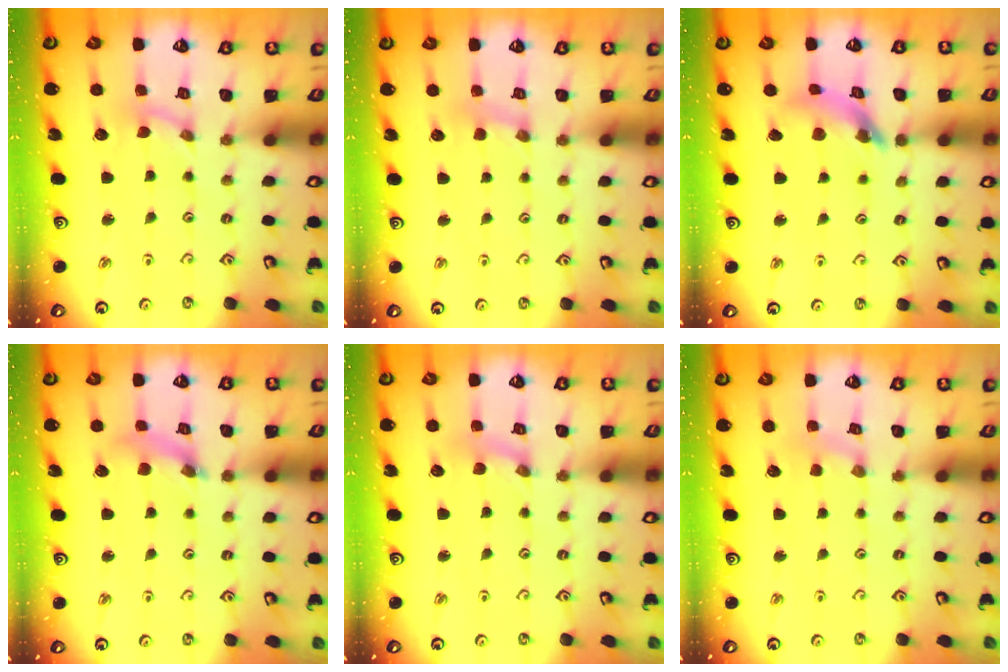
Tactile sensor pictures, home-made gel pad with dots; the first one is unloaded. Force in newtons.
{"total": 2.6, "press": 2.6, "slide": 0.4}
{"total": 10.6, "press": 10.5, "slide": 1.3}
{"total": 5.2, "press": 5.2, "slide": 0.6}
{"total": 1.2, "press": 1.2, "slide": 0.2}
{"total": 1.3, "press": 1.3, "slide": 0.3}